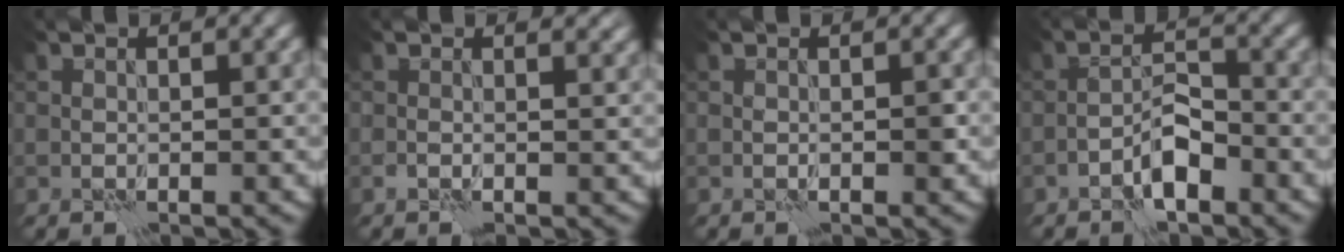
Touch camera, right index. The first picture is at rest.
{"total": 1.5, "force": [0.6, 0.8, 1.2], "torque": [-0.016, -0.005, 0.005]}
{"total": 0.7, "force": [-0.1, 0.3, 0.6], "torque": [-0.008, 0.001, -0.001]}
{"total": 3.0, "force": [-1.9, 1.0, 2.0], "torque": [-0.032, 0.011, -0.038]}